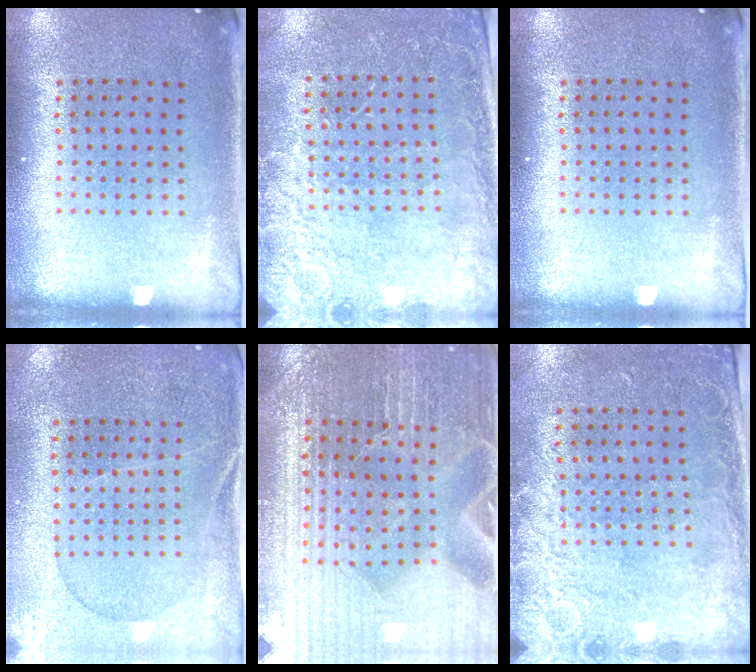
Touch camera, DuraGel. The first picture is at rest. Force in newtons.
{"total": 2.7, "press": 2.6, "slide": 0.3}
{"total": 0.0}
{"total": 0.6, "press": 0.5, "slide": 0.3}
{"total": 3.9, "press": 3.8, "slide": 0.7}
{"total": 2.6, "press": 2.0, "slide": 1.7}